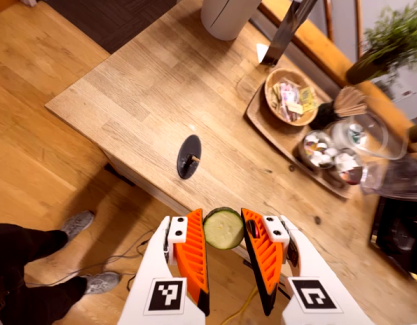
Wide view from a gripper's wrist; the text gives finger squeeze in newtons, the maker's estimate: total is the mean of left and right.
{"total": 8.0, "left": 8.6, "right": 7.5}